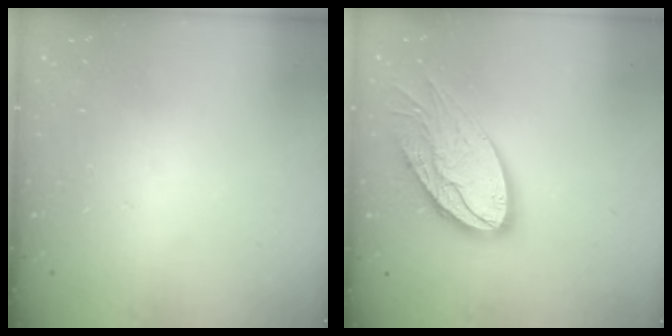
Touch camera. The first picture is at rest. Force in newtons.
{"total": 18.2, "press": 18.1, "slide": 1.7}